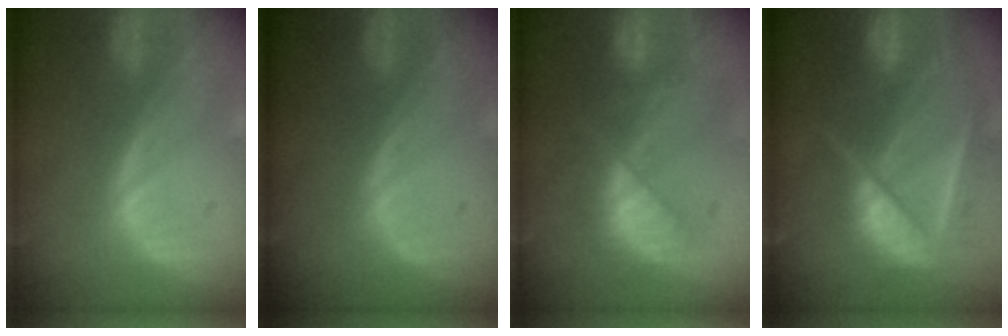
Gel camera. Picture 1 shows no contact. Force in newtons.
{"total": 0.0}
{"total": 7.2, "press": 7.0, "slide": 1.6}
{"total": 9.7, "press": 8.2, "slide": 5.1}